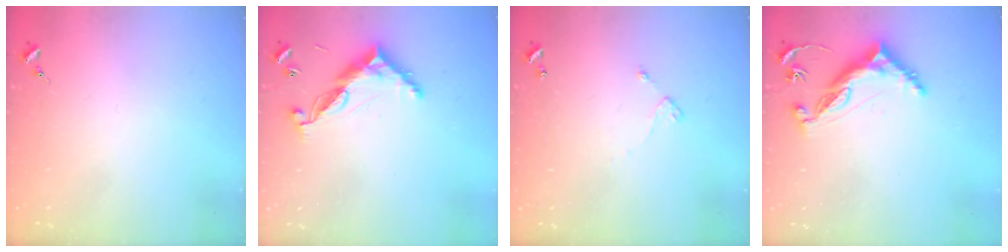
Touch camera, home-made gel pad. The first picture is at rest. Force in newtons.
{"total": 11.0, "press": 10.9, "slide": 0.8}
{"total": 4.6, "press": 4.6, "slide": 0.3}
{"total": 9.5, "press": 9.5, "slide": 0.9}